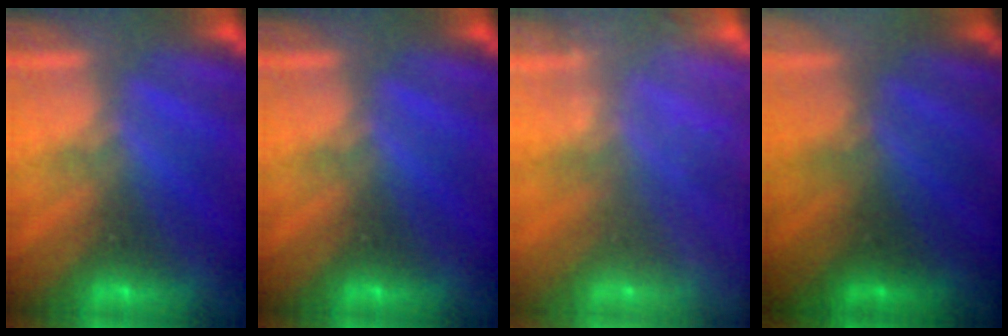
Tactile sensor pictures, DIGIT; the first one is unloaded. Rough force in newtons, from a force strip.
{"total": 0.0}
{"total": 2.4}
{"total": 2.6}